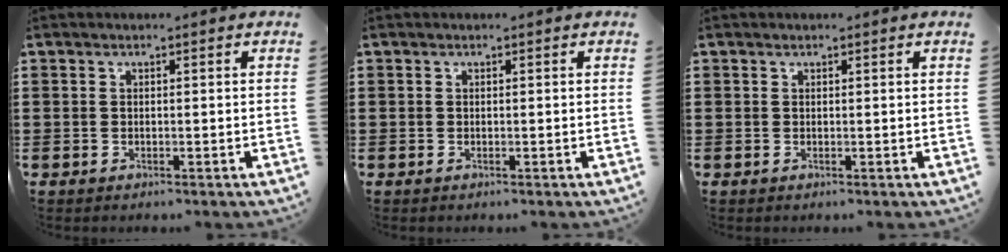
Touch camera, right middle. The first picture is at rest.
{"total": 0.0}
{"total": 0.0}